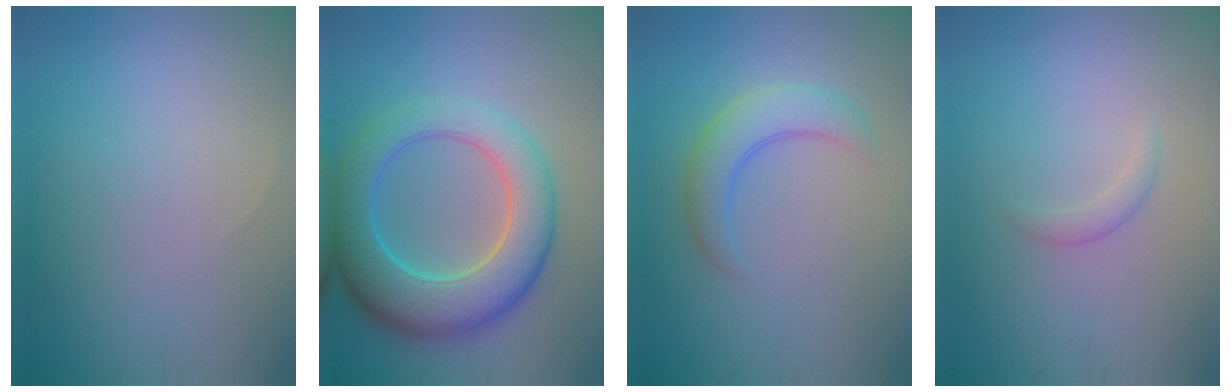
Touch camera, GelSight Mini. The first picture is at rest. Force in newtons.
{"total": 8.8, "press": 8.7, "slide": 0.6}
{"total": 3.5, "press": 3.5, "slide": 0.1}
{"total": 1.0, "press": 1.0, "slide": 0.0}